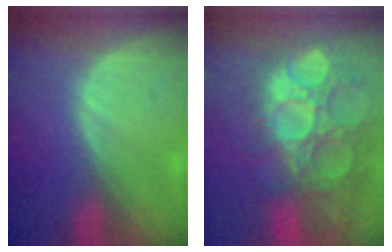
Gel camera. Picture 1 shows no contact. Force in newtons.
{"total": 15.4, "press": 12.6, "slide": 8.7}